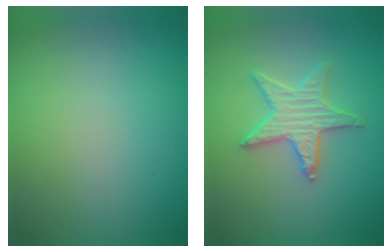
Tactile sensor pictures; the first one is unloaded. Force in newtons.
{"total": 3.5, "press": 3.4, "slide": 0.7}